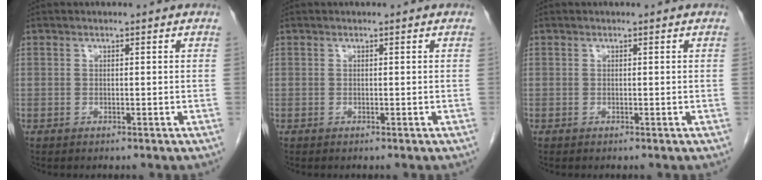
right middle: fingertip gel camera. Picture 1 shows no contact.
{"total": 0.0}
{"total": 0.0}